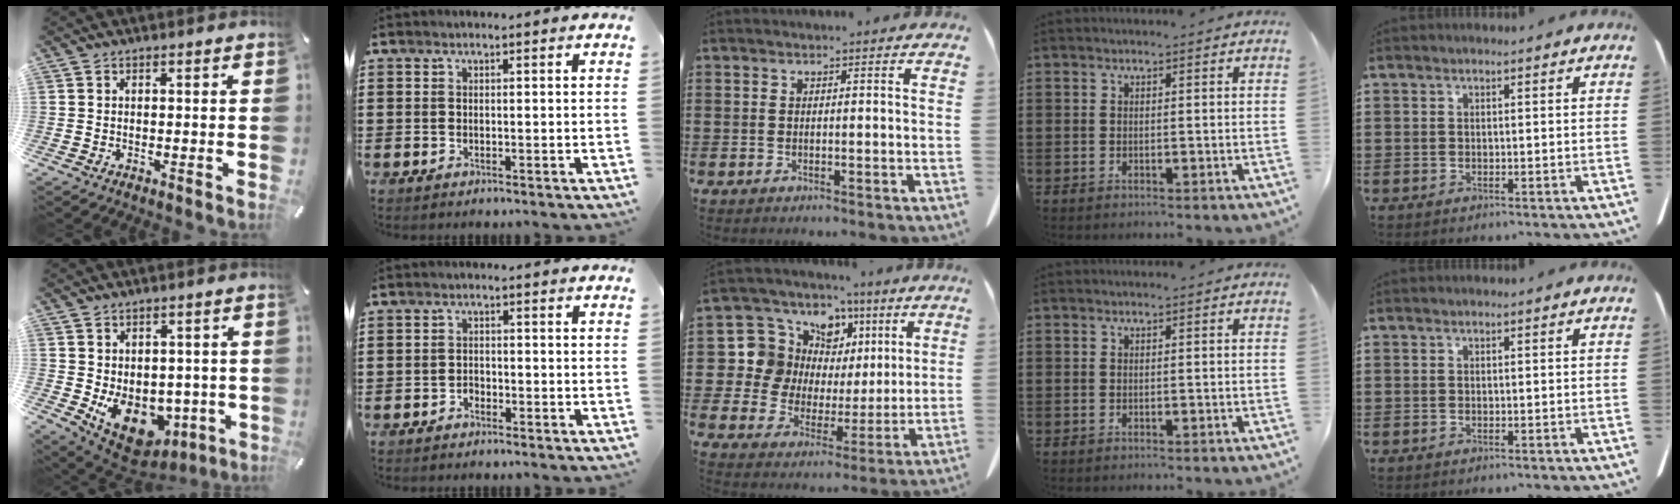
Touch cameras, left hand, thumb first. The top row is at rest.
{"thumb": {"total": 11.2, "force": [-3.0, 9.1, 5.8], "torque": [-0.071, -0.007, -0.042]}, "index": {"total": 1.3, "force": [-1.1, 0.6, 0.1], "torque": [-0.009, 0.001, -0.025]}, "middle": {"total": 9.3, "force": [4.0, 8.2, 1.9], "torque": [-0.090, -0.024, 0.079]}}